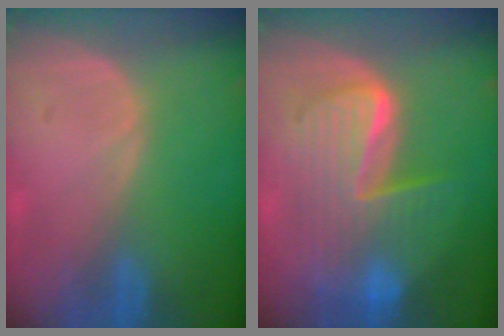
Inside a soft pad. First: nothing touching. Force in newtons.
{"total": 10.1, "press": 10.1, "slide": 1.0}